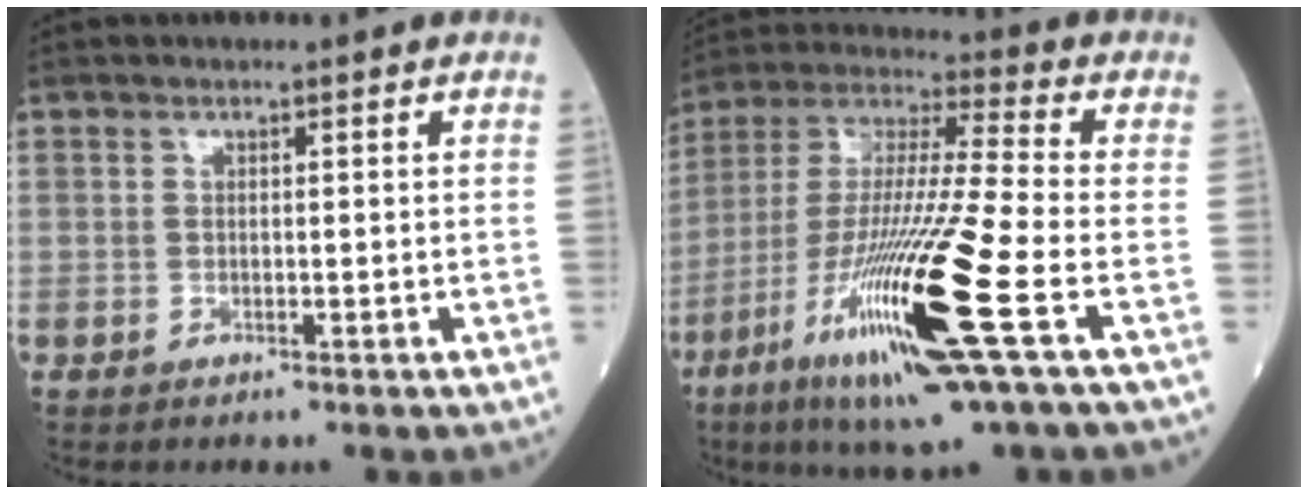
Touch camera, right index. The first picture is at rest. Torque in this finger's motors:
{"motor_torque": [2.14, 0.00, 1.05, 0.21]}